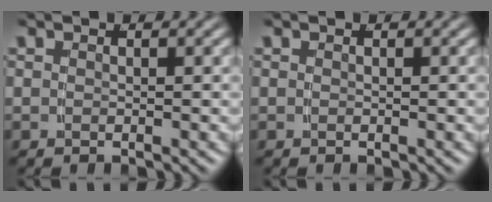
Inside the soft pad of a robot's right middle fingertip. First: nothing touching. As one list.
[{"total": 0.0}]